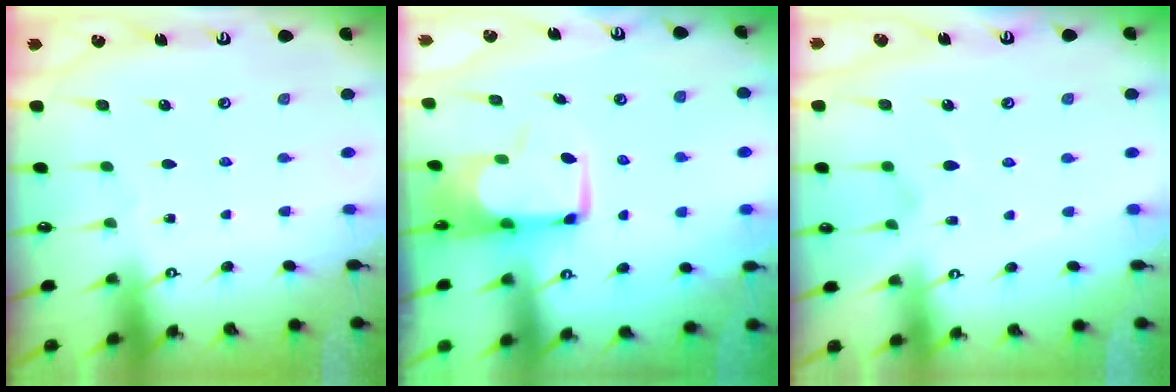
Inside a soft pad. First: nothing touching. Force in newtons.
{"total": 3.3, "press": 3.2, "slide": 0.9}
{"total": 1.6, "press": 1.1, "slide": 1.2}